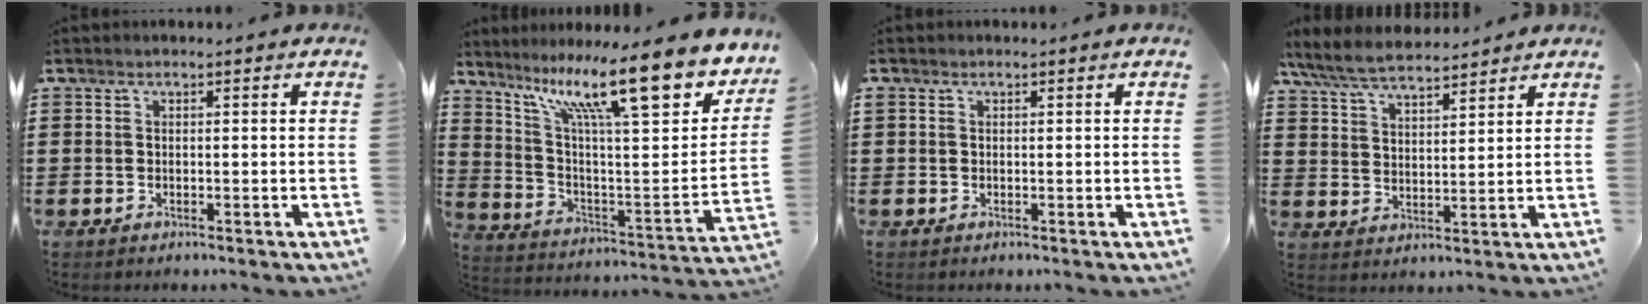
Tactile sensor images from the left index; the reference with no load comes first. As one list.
[{"total": 16.7, "force": [10.9, 3.4, 12.2], "torque": [-0.224, -0.072, 0.170]}, {"total": 0.0}, {"total": 6.6, "force": [6.0, 1.3, 2.5], "torque": [-0.070, -0.017, 0.110]}]